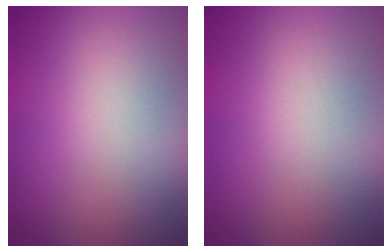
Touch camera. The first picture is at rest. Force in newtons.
{"total": 0.0}